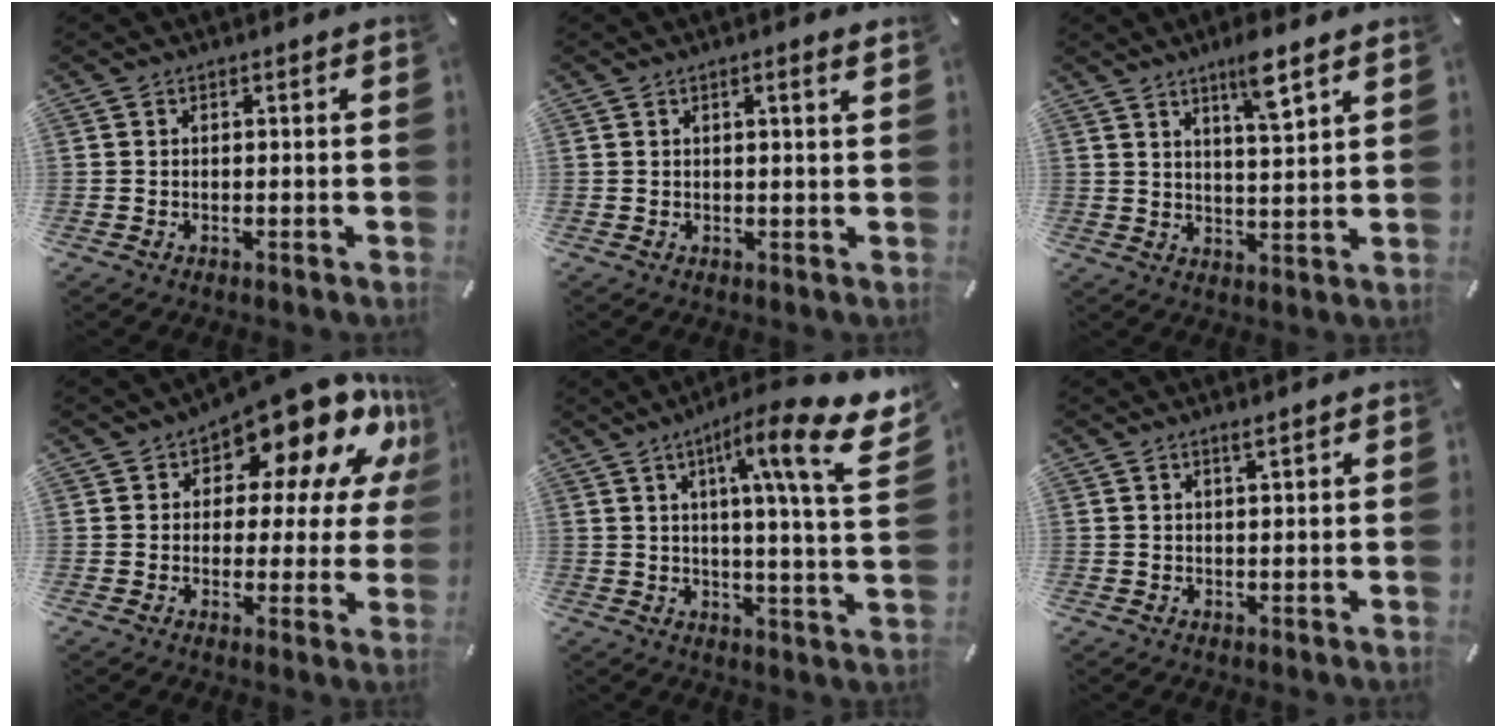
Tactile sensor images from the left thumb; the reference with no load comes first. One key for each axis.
{"total": 1.6, "fx": 0.7, "fy": 0.0, "fz": 1.5, "tx": -0.029, "ty": -0.002, "tz": 0.011}
{"total": 7.8, "fx": 5.4, "fy": 1.0, "fz": 5.5, "tx": -0.089, "ty": -0.030, "tz": 0.085}
{"total": 16.9, "fx": 11.1, "fy": 7.6, "fz": 10.1, "tx": -0.148, "ty": -0.084, "tz": 0.187}
{"total": 17.3, "fx": 7.8, "fy": 2.2, "fz": 15.2, "tx": -0.225, "ty": -0.051, "tz": 0.105}
{"total": 1.7, "fx": 1.3, "fy": 0.1, "fz": 1.1, "tx": -0.023, "ty": -0.002, "tz": 0.023}